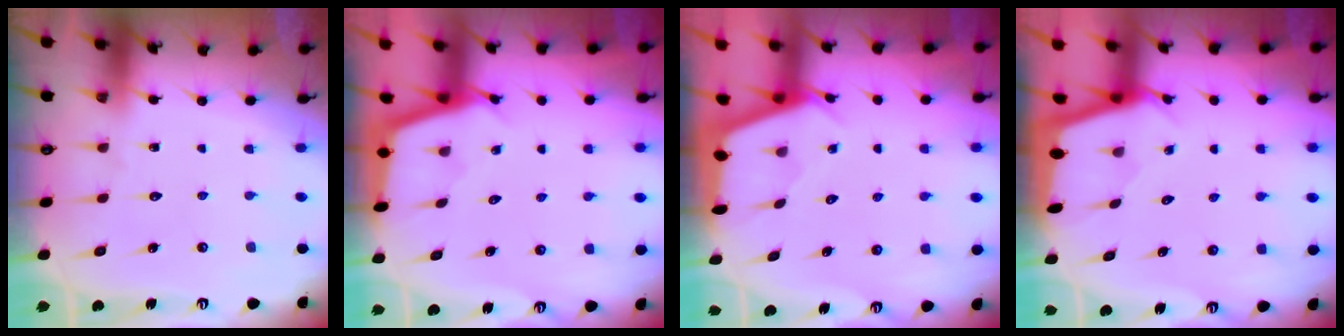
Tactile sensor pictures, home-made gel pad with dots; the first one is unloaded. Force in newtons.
{"total": 2.5, "press": 2.5, "slide": 0.2}
{"total": 2.5, "press": 2.5, "slide": 0.3}
{"total": 1.8, "press": 1.8, "slide": 0.2}